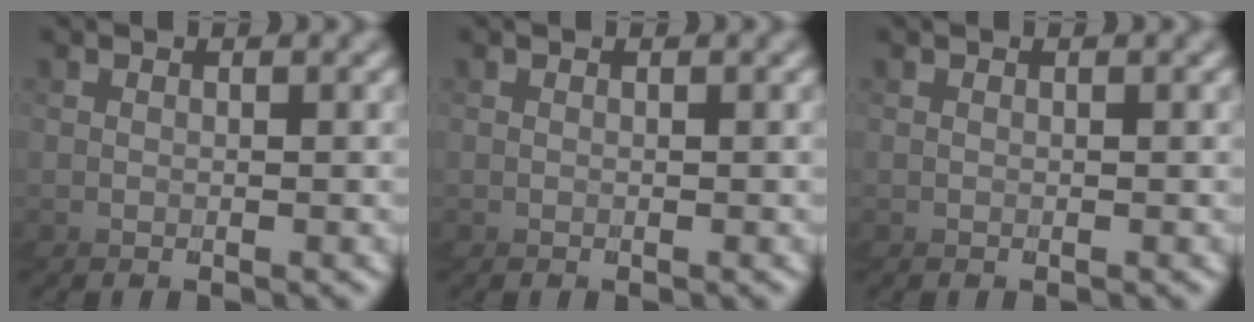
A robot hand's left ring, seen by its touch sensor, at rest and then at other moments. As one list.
[{"total": 0.0}, {"total": 0.0}]